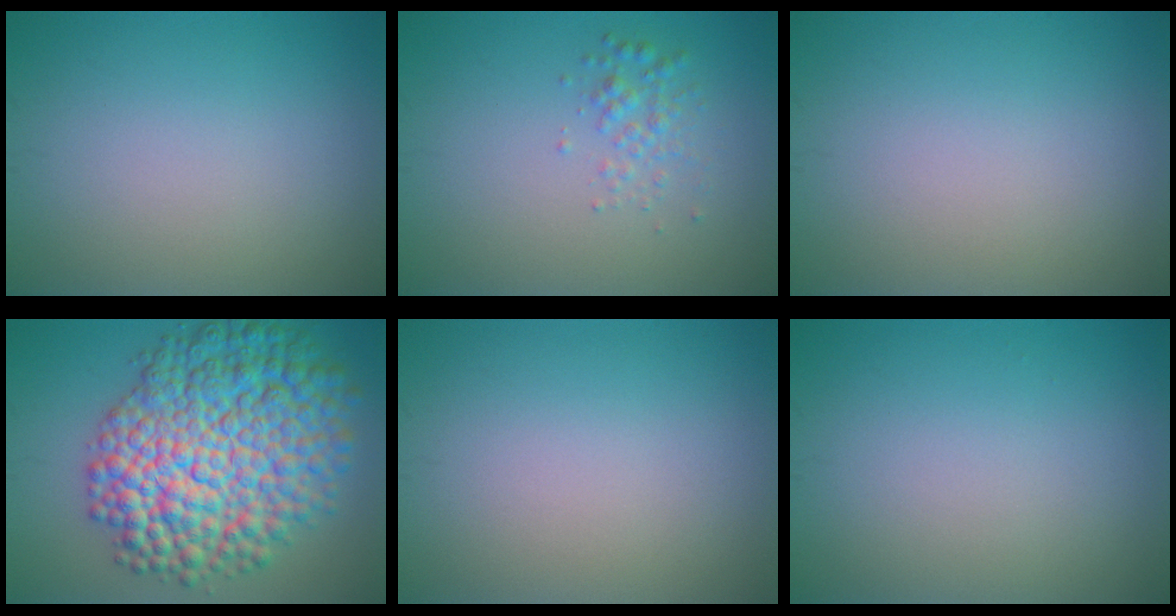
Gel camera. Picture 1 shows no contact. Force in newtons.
{"total": 1.7, "press": 1.7, "slide": 0.1}
{"total": 0.0}
{"total": 13.4, "press": 13.4, "slide": 0.3}
{"total": 0.0}
{"total": 0.0}